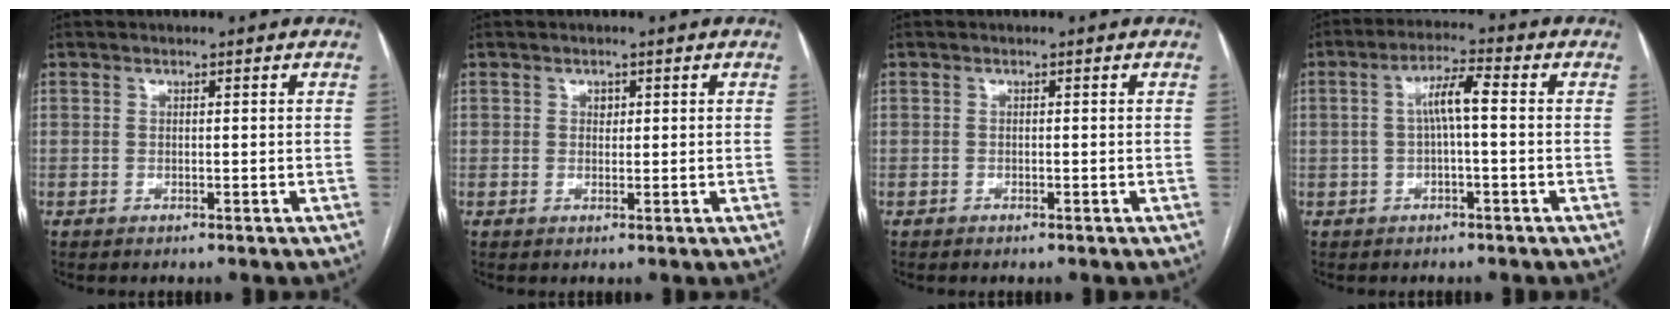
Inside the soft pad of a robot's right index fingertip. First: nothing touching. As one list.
[{"total": 1.2, "force": [0.3, 1.0, 0.6], "torque": [-0.008, 0.003, 0.005]}, {"total": 0.5, "force": [-0.4, 0.3, 0.0], "torque": [-0.003, 0.003, -0.008]}, {"total": 5.3, "force": [0.1, 1.1, 5.1], "torque": [-0.096, 0.023, 0.003]}]